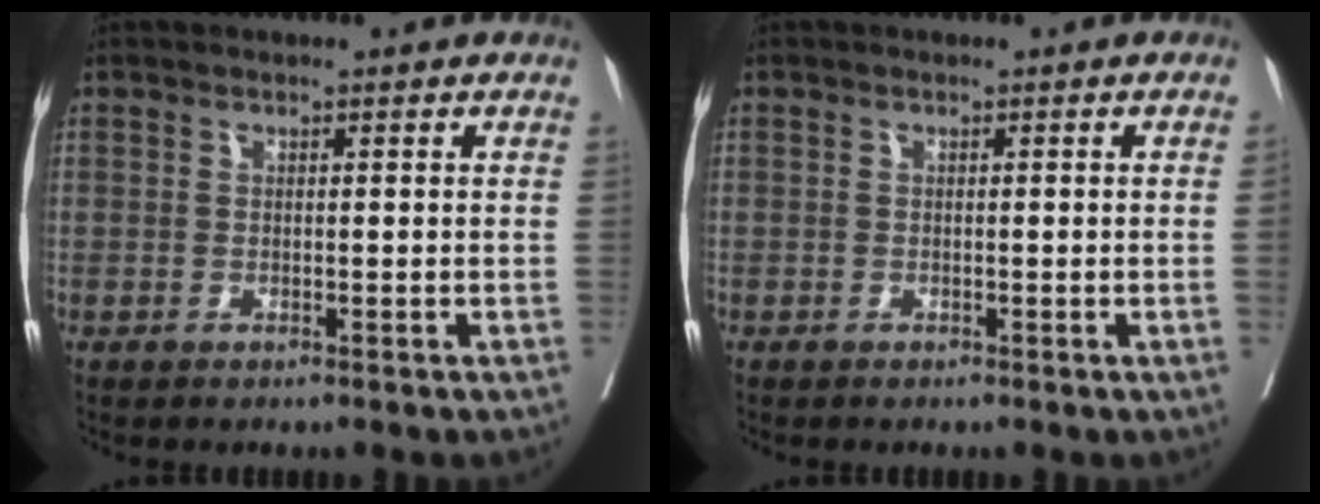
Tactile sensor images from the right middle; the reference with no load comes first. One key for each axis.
{"total": 0.0}